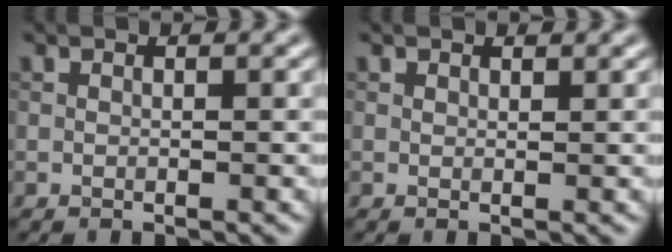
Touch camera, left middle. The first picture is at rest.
{"total": 0.7, "force": [0.6, 0.3, 0.1], "torque": [-0.001, -0.001, 0.012]}